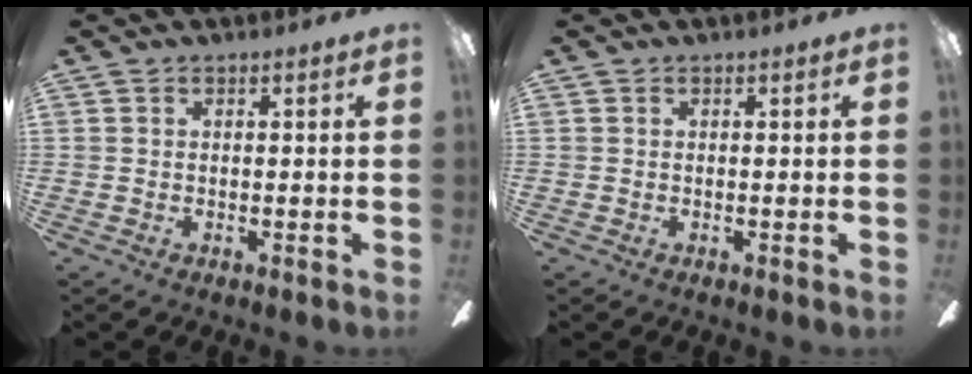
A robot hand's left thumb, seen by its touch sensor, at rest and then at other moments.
{"total": 0.0}